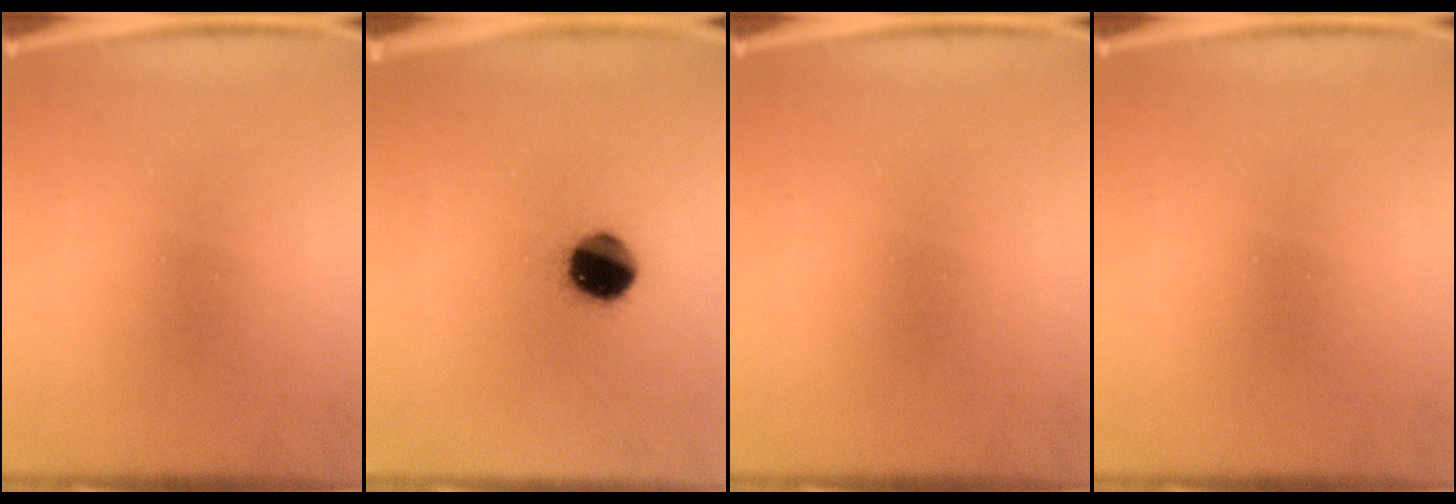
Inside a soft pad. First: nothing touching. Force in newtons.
{"total": 8.3}
{"total": 0.0}
{"total": 0.0}